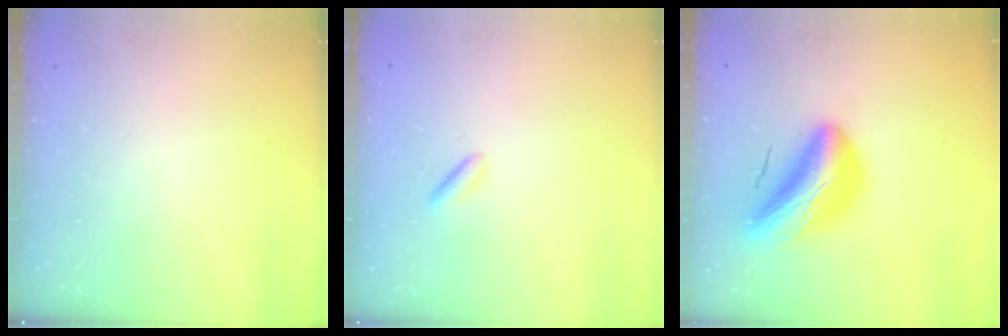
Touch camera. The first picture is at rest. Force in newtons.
{"total": 1.8, "press": 1.7, "slide": 0.7}
{"total": 14.3, "press": 13.7, "slide": 4.2}